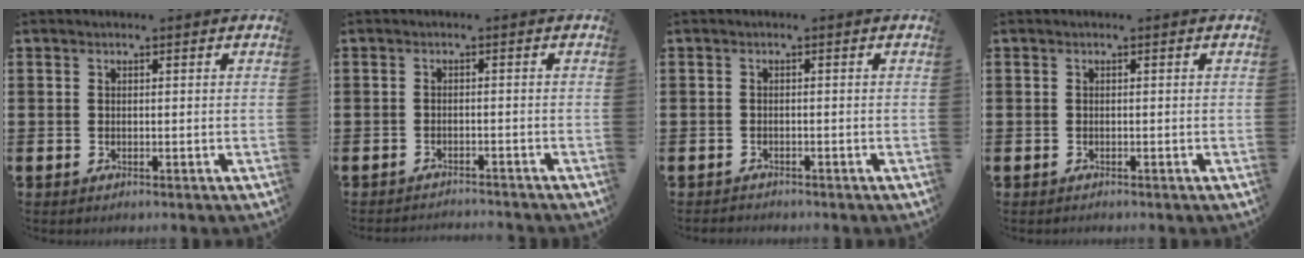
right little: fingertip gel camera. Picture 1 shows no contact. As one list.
[{"total": 1.3, "force": [-1.3, -0.2, -0.1], "torque": [0.000, 0.003, -0.027]}, {"total": 0.7, "force": [-0.7, 0.1, -0.1], "torque": [0.000, -0.001, -0.015]}, {"total": 0.0}]